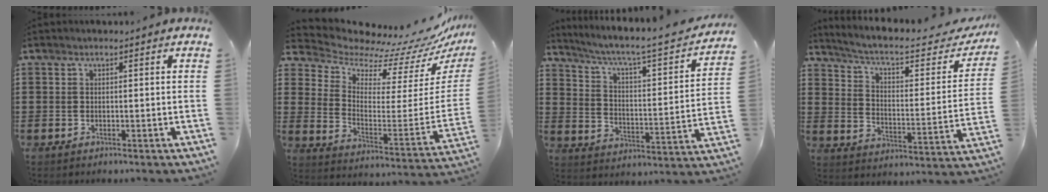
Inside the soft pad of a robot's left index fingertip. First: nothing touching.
{"total": 7.1, "force": [6.7, 2.0, 1.4], "torque": [-0.046, -0.080, 0.108]}
{"total": 4.9, "force": [3.6, 0.4, 3.3], "torque": [-0.081, -0.034, 0.049]}
{"total": 6.0, "force": [4.6, 1.2, 3.5], "torque": [-0.090, -0.030, 0.074]}